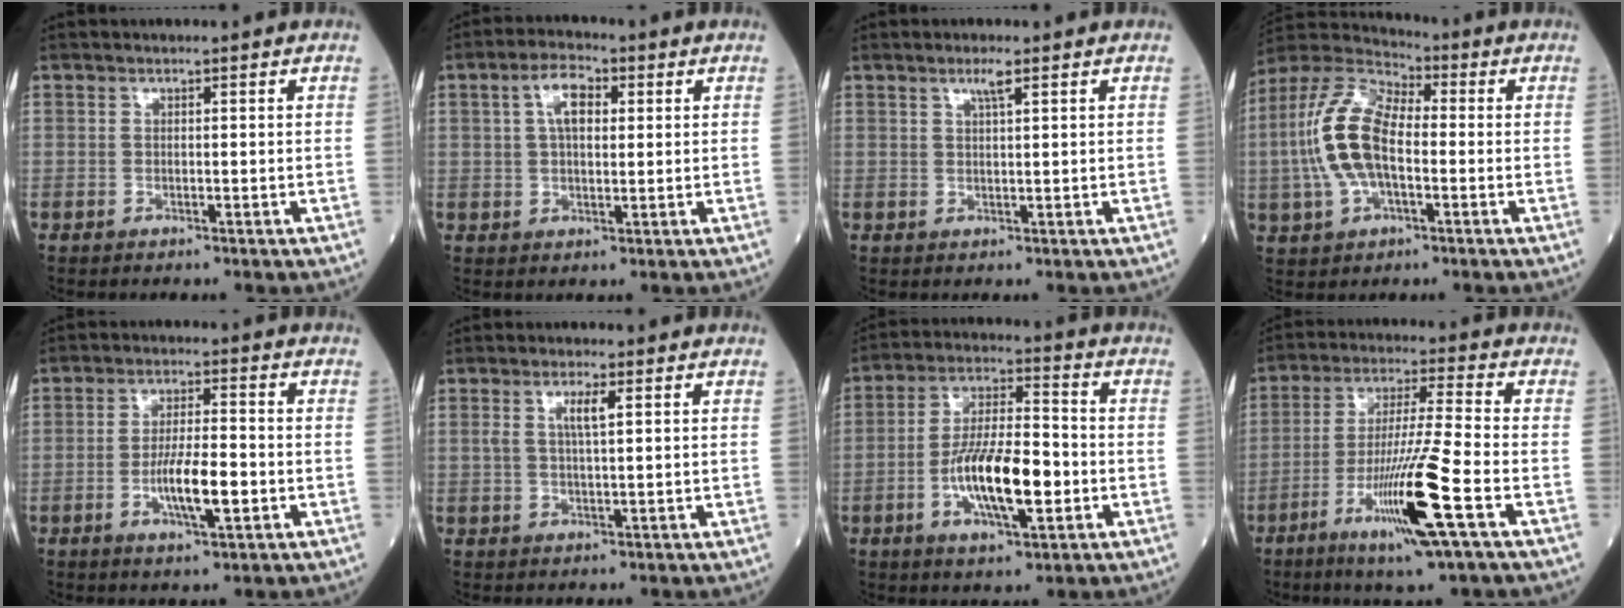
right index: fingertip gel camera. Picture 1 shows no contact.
{"total": 5.7, "force": [1.7, 2.6, 4.8], "torque": [-0.093, 0.017, 0.030]}
{"total": 2.0, "force": [1.2, 0.0, 1.6], "torque": [-0.032, 0.001, 0.022]}
{"total": 12.8, "force": [-1.0, 6.0, 11.3], "torque": [-0.261, 0.020, -0.022]}
{"total": 7.5, "force": [-2.2, 1.4, 7.1], "torque": [-0.127, 0.000, -0.038]}
{"total": 3.3, "force": [1.1, 0.4, 3.1], "torque": [-0.063, 0.002, 0.020]}
{"total": 12.9, "force": [-3.3, 3.6, 11.9], "torque": [-0.223, 0.004, -0.058]}
{"total": 13.8, "force": [-5.8, -0.8, 12.5], "torque": [-0.240, -0.021, -0.108]}